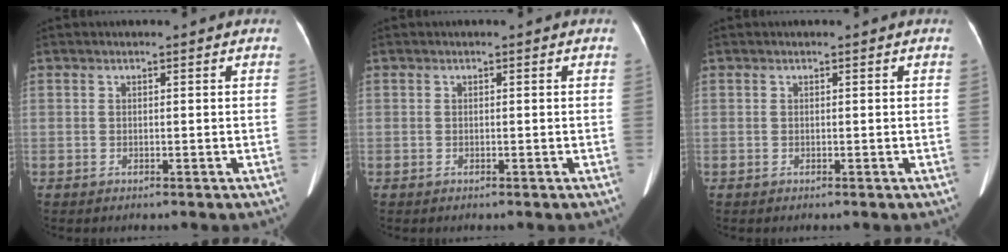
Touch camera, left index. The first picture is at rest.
{"total": 0.0}
{"total": 0.0}